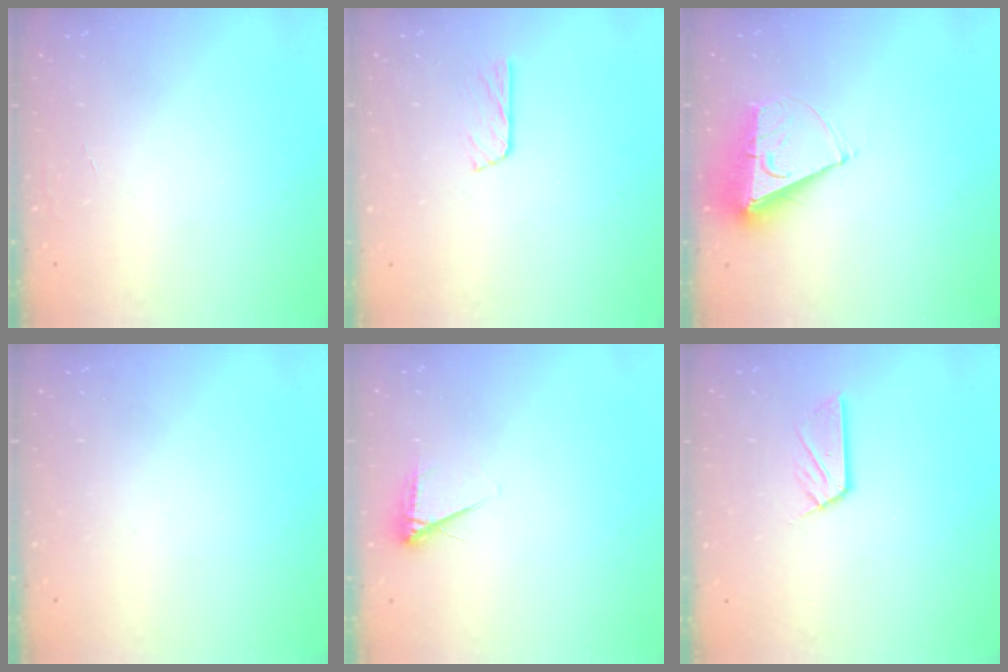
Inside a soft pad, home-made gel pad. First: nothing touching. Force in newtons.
{"total": 3.9, "press": 3.9, "slide": 0.4}
{"total": 8.4, "press": 8.4, "slide": 0.5}
{"total": 0.0}
{"total": 4.3, "press": 4.2, "slide": 0.6}
{"total": 5.8, "press": 5.8, "slide": 0.2}